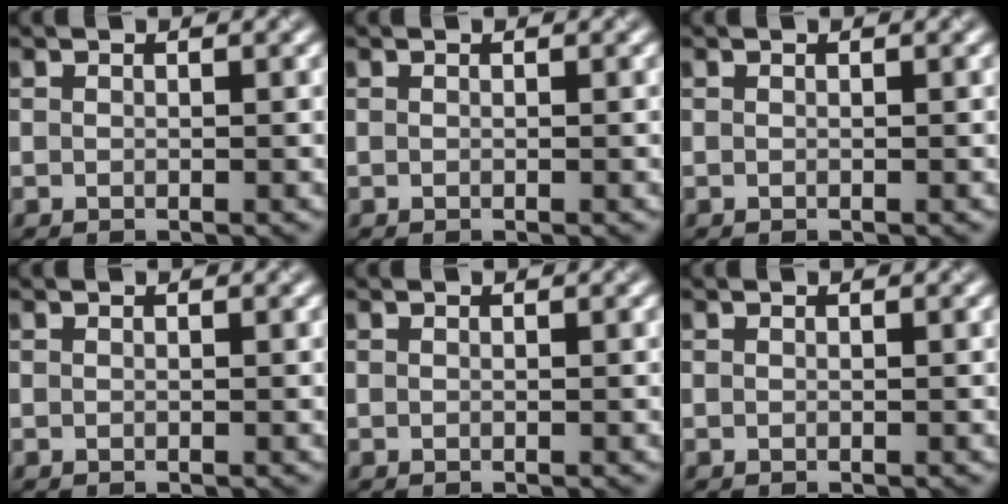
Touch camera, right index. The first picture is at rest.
{"total": 0.0}
{"total": 0.0}
{"total": 0.0}
{"total": 0.0}
{"total": 0.0}